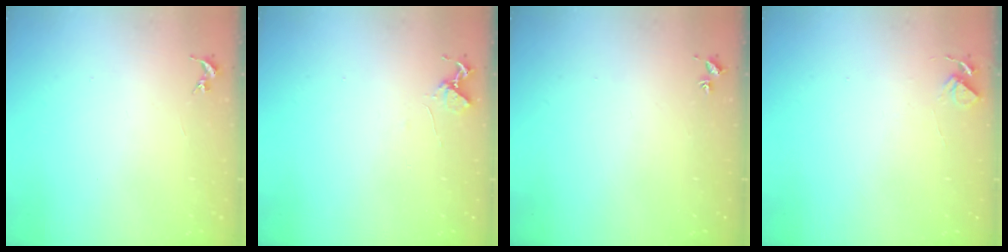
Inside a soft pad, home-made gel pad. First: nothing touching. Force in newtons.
{"total": 5.3, "press": 5.2, "slide": 0.6}
{"total": 1.7, "press": 1.7, "slide": 0.2}
{"total": 5.1, "press": 5.1, "slide": 0.5}